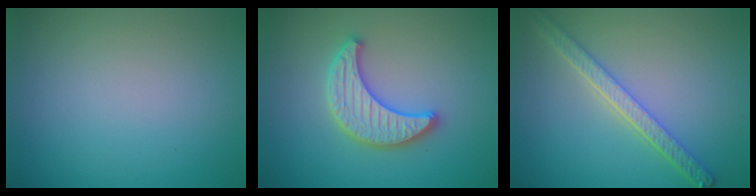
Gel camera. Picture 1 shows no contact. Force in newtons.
{"total": 4.0, "press": 3.9, "slide": 0.8}
{"total": 4.4, "press": 3.4, "slide": 2.7}